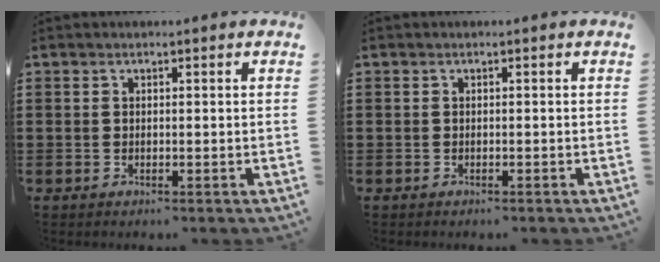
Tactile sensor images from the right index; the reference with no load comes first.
{"total": 0.0}